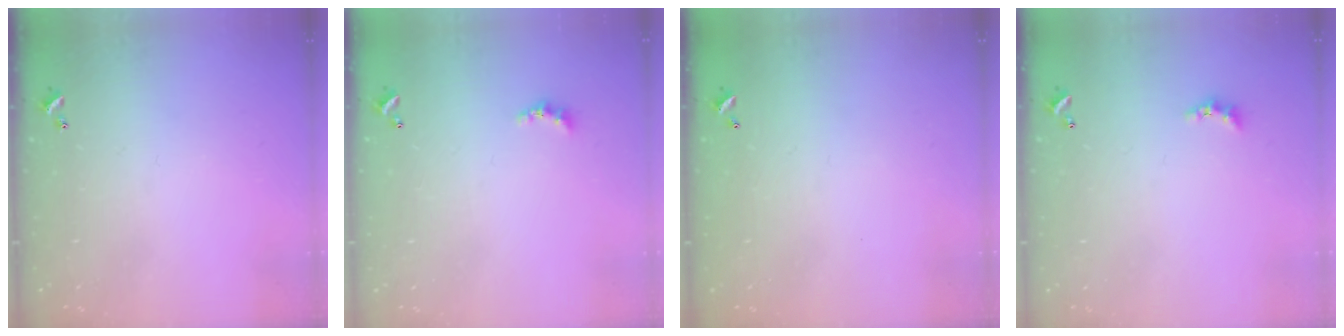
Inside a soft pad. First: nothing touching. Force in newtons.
{"total": 3.2, "press": 3.1, "slide": 0.7}
{"total": 2.7, "press": 2.7, "slide": 0.1}
{"total": 2.5, "press": 2.5, "slide": 0.6}